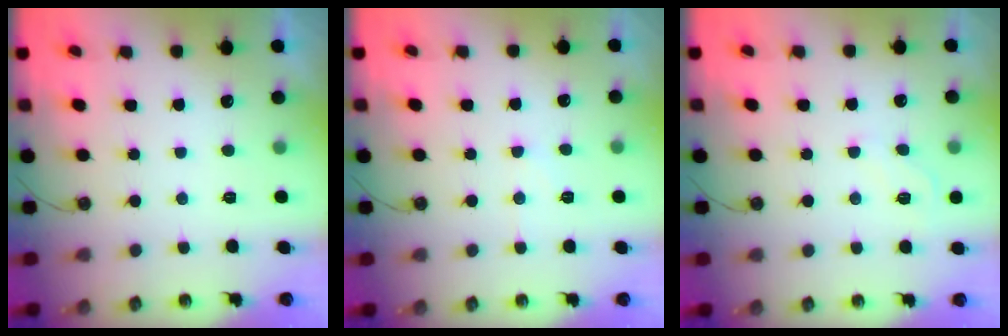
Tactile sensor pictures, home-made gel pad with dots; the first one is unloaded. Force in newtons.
{"total": 5.6, "press": 5.6, "slide": 0.8}
{"total": 3.8, "press": 3.8, "slide": 0.6}